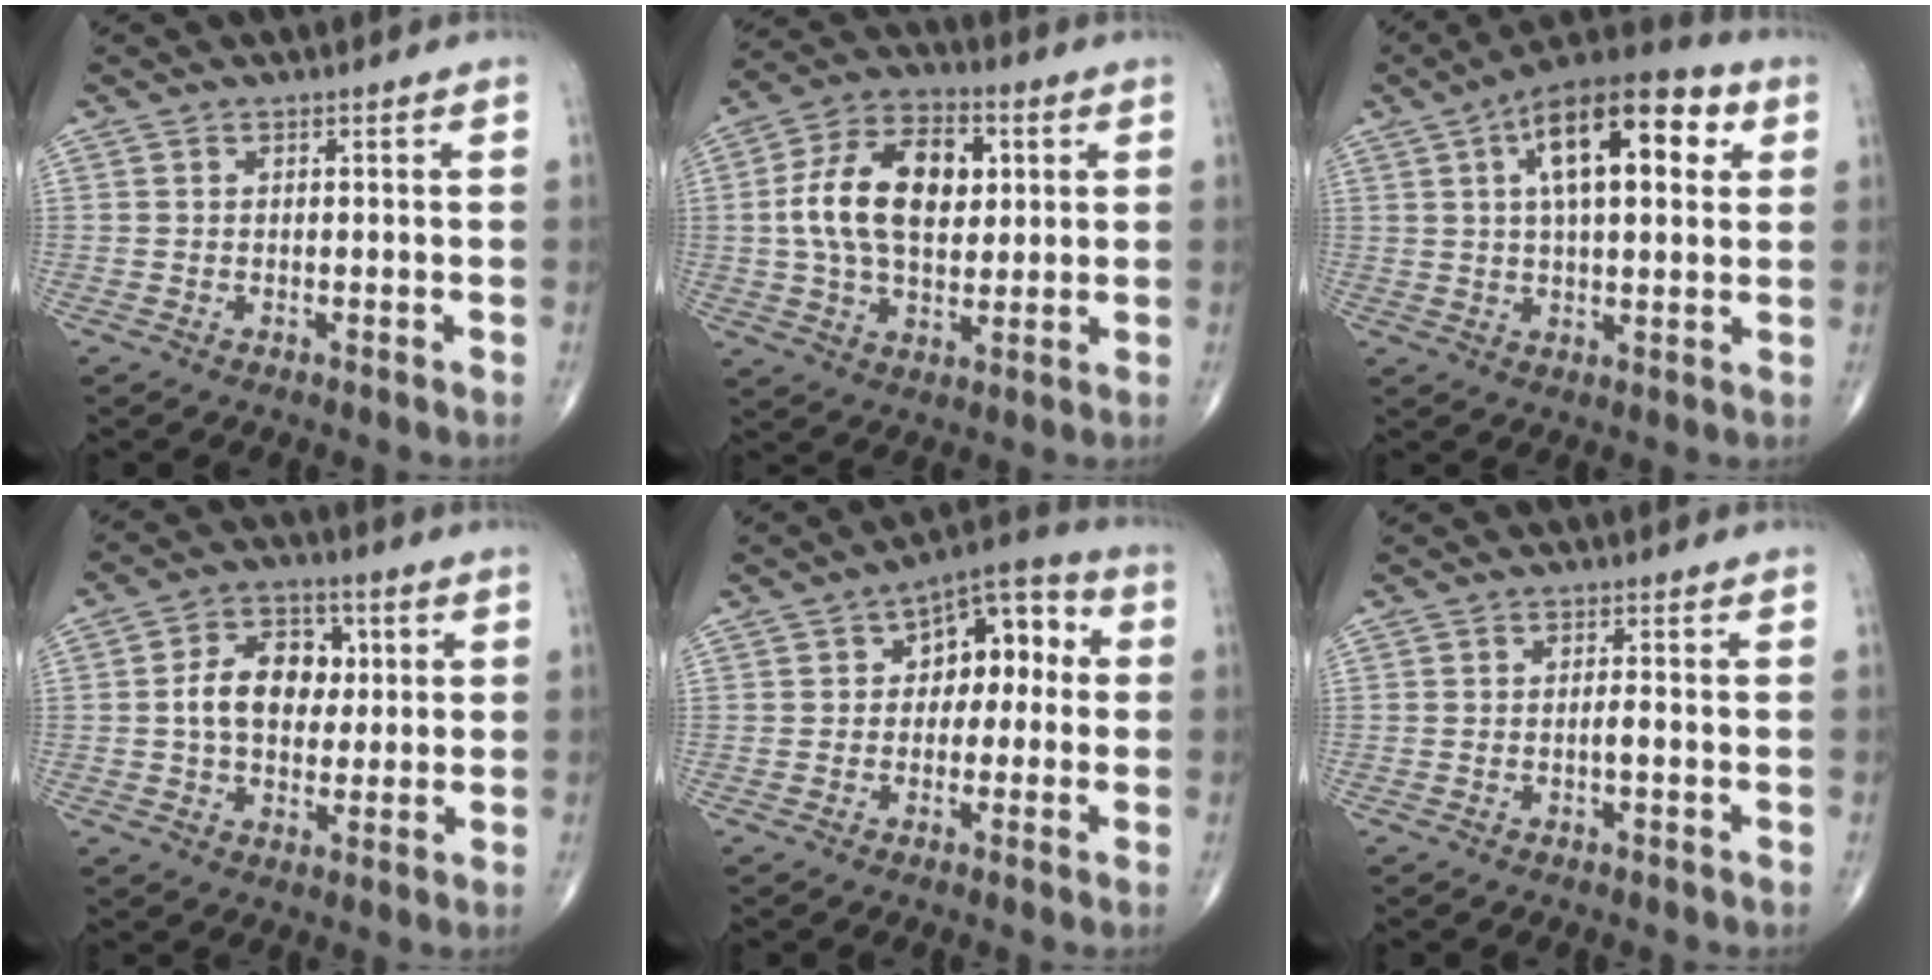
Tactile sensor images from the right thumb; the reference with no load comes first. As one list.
[{"total": 16.9, "force": [2.8, 10.2, 13.1], "torque": [-0.214, 0.011, 0.044]}, {"total": 18.7, "force": [5.9, 8.0, 15.8], "torque": [-0.223, 0.014, 0.083]}, {"total": 10.8, "force": [1.1, 7.7, 7.5], "torque": [-0.094, 0.012, 0.015]}, {"total": 10.5, "force": [1.2, 6.7, 8.0], "torque": [-0.070, 0.036, 0.004]}, {"total": 1.4, "force": [-0.4, 0.1, 1.3], "torque": [-0.025, 0.001, -0.008]}]